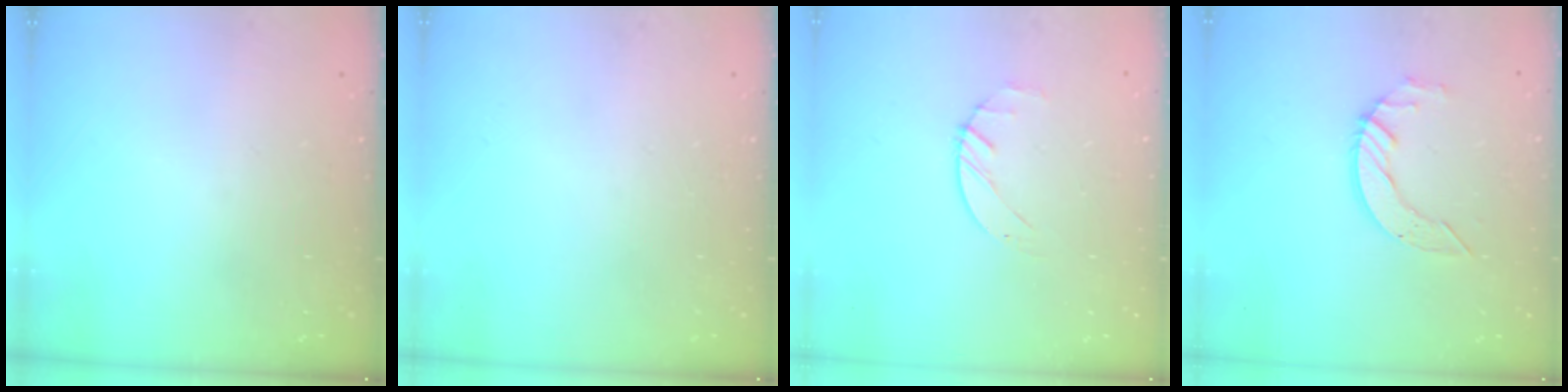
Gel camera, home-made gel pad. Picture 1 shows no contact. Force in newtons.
{"total": 0.0}
{"total": 1.4, "press": 1.3, "slide": 0.2}
{"total": 6.8, "press": 6.8, "slide": 0.3}